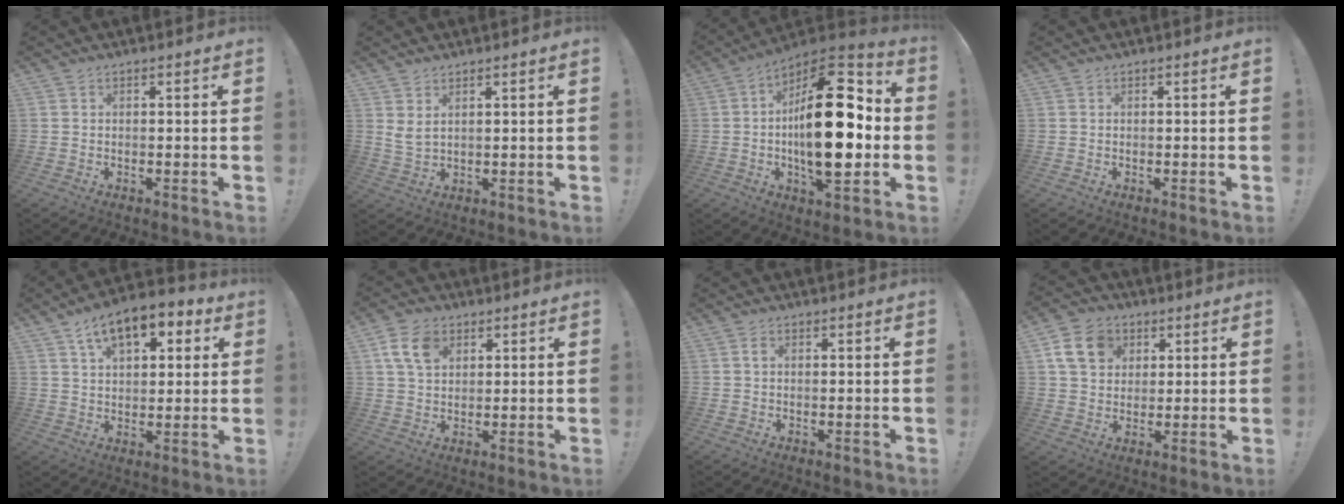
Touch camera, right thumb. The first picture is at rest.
{"total": 3.9, "force": [2.5, 1.0, 2.8], "torque": [-0.048, -0.011, 0.047]}
{"total": 26.3, "force": [-0.5, 11.9, 23.5], "torque": [-0.370, 0.009, -0.010]}
{"total": 0.0}
{"total": 12.4, "force": [6.1, 6.7, 8.4], "torque": [-0.128, -0.022, 0.108]}
{"total": 9.1, "force": [4.0, 6.2, 5.4], "torque": [-0.098, 0.000, 0.079]}
{"total": 1.1, "force": [0.4, 0.3, 0.9], "torque": [-0.004, -0.003, 0.005]}
{"total": 11.7, "force": [4.7, 9.2, 5.4], "torque": [-0.086, -0.008, 0.097]}